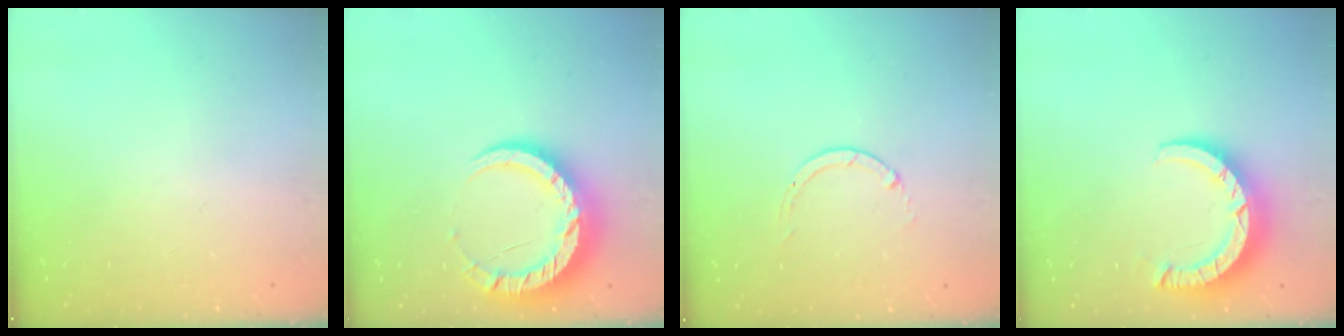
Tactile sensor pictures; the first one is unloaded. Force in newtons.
{"total": 12.7, "press": 12.7, "slide": 0.8}
{"total": 0.6, "press": 0.5, "slide": 0.1}
{"total": 8.9, "press": 8.8, "slide": 1.1}